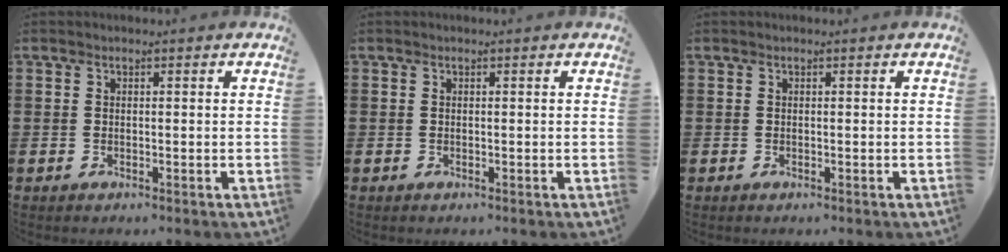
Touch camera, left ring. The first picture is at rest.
{"total": 0.0}
{"total": 0.0}